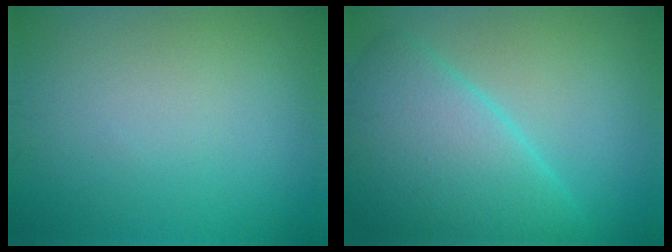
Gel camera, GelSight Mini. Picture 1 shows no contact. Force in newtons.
{"total": 7.9, "press": 7.9, "slide": 0.2}